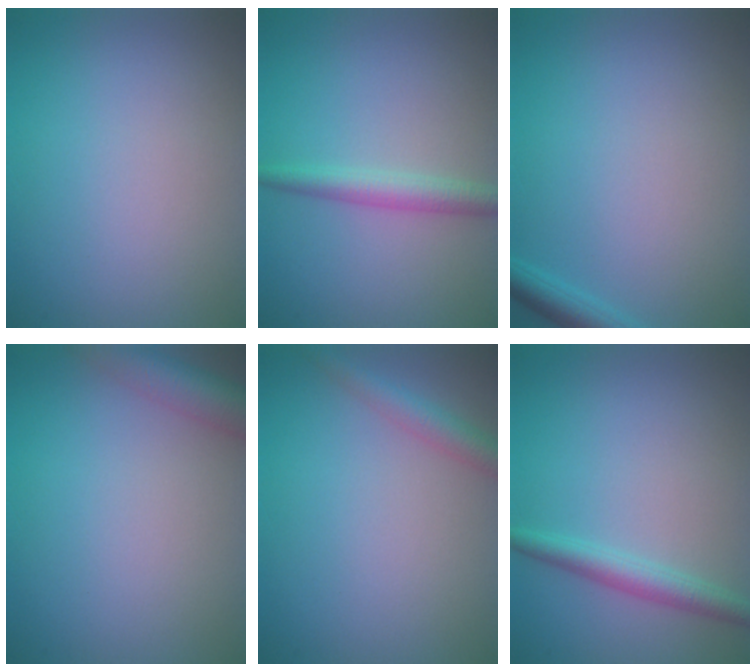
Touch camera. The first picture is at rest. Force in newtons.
{"total": 2.5, "press": 2.5, "slide": 0.1}
{"total": 2.1, "press": 2.1, "slide": 0.1}
{"total": 4.0, "press": 4.0, "slide": 0.3}
{"total": 2.4, "press": 2.4, "slide": 0.2}
{"total": 2.5, "press": 2.5, "slide": 0.1}